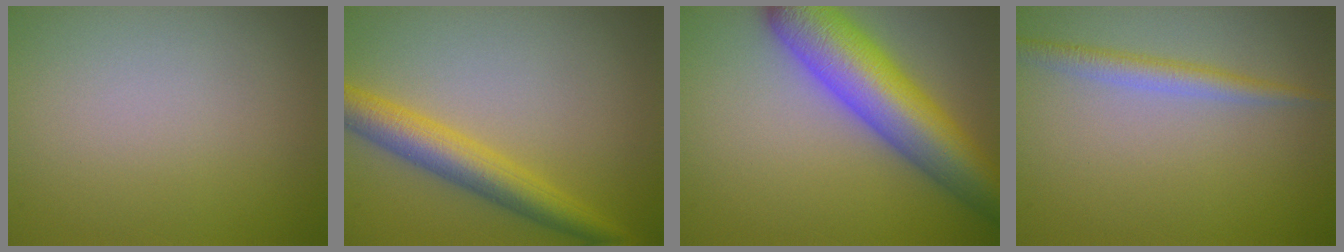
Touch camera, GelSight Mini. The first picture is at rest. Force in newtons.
{"total": 4.9, "press": 4.9, "slide": 0.1}
{"total": 9.7, "press": 9.6, "slide": 0.4}
{"total": 2.2, "press": 2.2, "slide": 0.0}